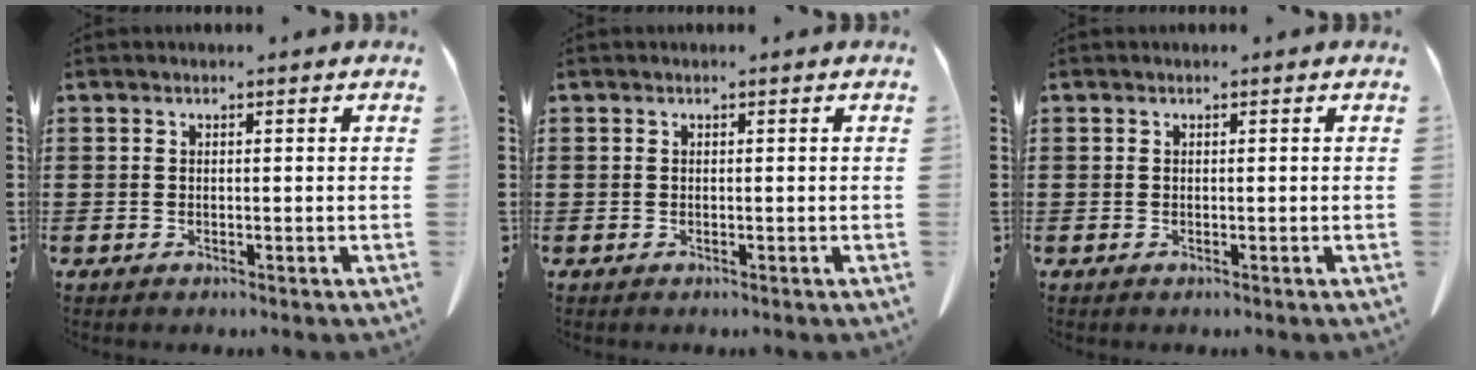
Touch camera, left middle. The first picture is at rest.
{"total": 0.0}
{"total": 0.0}